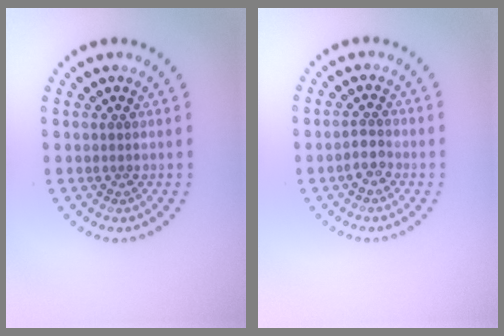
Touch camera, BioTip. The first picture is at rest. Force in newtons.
{"total": 1.6, "press": 1.4, "slide": 0.7}